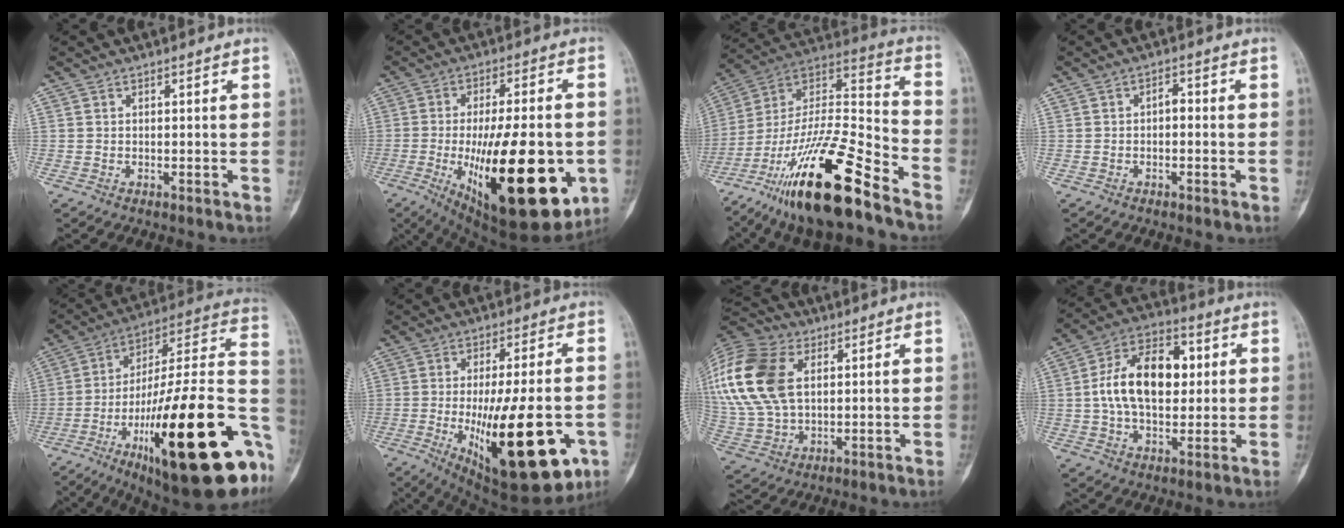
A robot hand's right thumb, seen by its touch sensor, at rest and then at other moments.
{"total": 27.8, "force": [-6.8, 10.2, 25.0], "torque": [-0.354, -0.019, -0.079]}
{"total": 26.1, "force": [-17.1, 6.1, 18.8], "torque": [-0.358, 0.065, -0.301]}
{"total": 2.0, "force": [-0.3, 1.1, 1.7], "torque": [-0.018, 0.009, -0.009]}
{"total": 36.5, "force": [-12.2, 10.4, 32.8], "torque": [-0.420, 0.046, -0.186]}
{"total": 23.9, "force": [-6.8, 8.2, 21.4], "torque": [-0.300, -0.012, -0.078]}
{"total": 26.0, "force": [7.5, 17.2, 18.0], "torque": [-0.440, 0.029, 0.149]}
{"total": 16.3, "force": [1.9, 9.9, 12.8], "torque": [-0.198, 0.017, 0.025]}